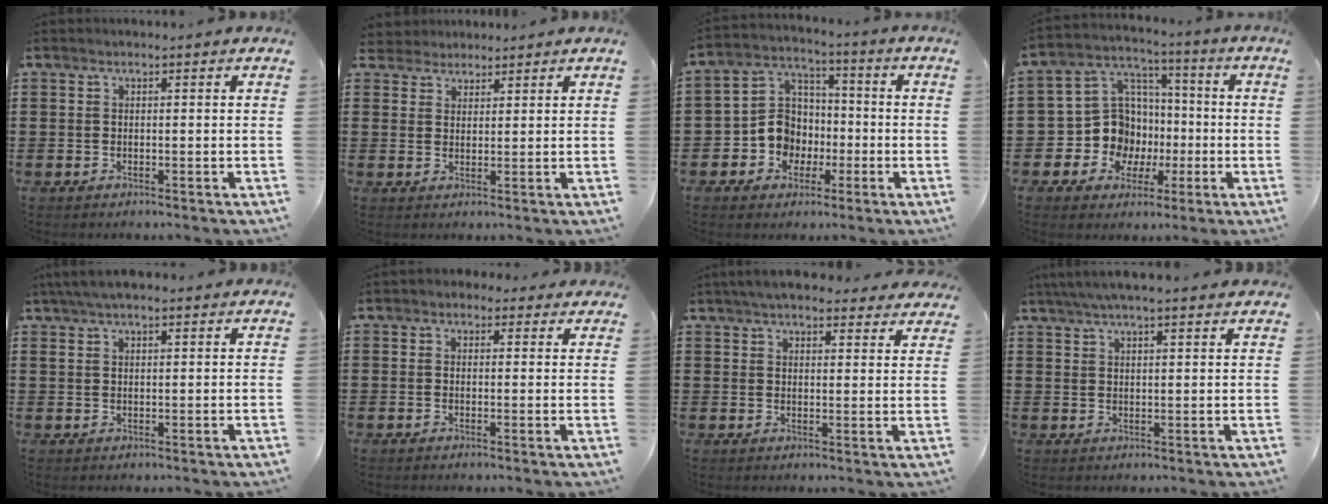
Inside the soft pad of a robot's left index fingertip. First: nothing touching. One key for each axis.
{"total": 2.4, "fx": 2.0, "fy": 1.1, "fz": -0.4, "tx": -0.003, "ty": 0.006, "tz": 0.039}
{"total": 8.1, "fx": -1.9, "fy": 7.4, "fz": 2.6, "tx": -0.094, "ty": 0.007, "tz": -0.039}
{"total": 11.0, "fx": -1.4, "fy": 10.3, "fz": 3.7, "tx": -0.121, "ty": 0.005, "tz": -0.018}
{"total": 3.7, "fx": 2.6, "fy": 1.2, "fz": 2.3, "tx": -0.051, "ty": 0.009, "tz": 0.048}
{"total": 1.7, "fx": 1.1, "fy": 1.3, "fz": 0.4, "tx": -0.006, "ty": 0.006, "tz": 0.018}
{"total": 5.2, "fx": 4.8, "fy": 0.9, "fz": 2.0, "tx": -0.050, "ty": -0.008, "tz": 0.090}
{"total": 4.3, "fx": 3.6, "fy": 0.2, "fz": 2.3, "tx": -0.053, "ty": -0.002, "tz": 0.065}